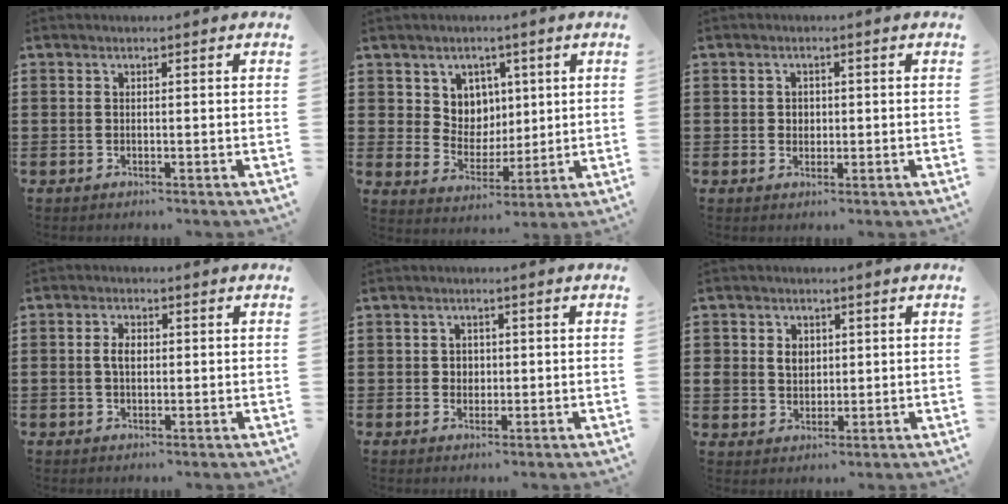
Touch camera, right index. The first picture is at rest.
{"total": 6.0, "force": [3.0, 5.2, 0.7], "torque": [-0.039, -0.002, 0.054]}
{"total": 1.4, "force": [0.2, 1.3, 0.5], "torque": [-0.014, 0.009, 0.001]}
{"total": 2.6, "force": [0.1, 1.6, 2.1], "torque": [-0.042, 0.007, 0.001]}
{"total": 1.7, "force": [0.1, 1.6, 0.6], "torque": [-0.018, 0.009, 0.000]}
{"total": 3.8, "force": [0.6, 3.4, 1.7], "torque": [-0.046, 0.012, 0.009]}